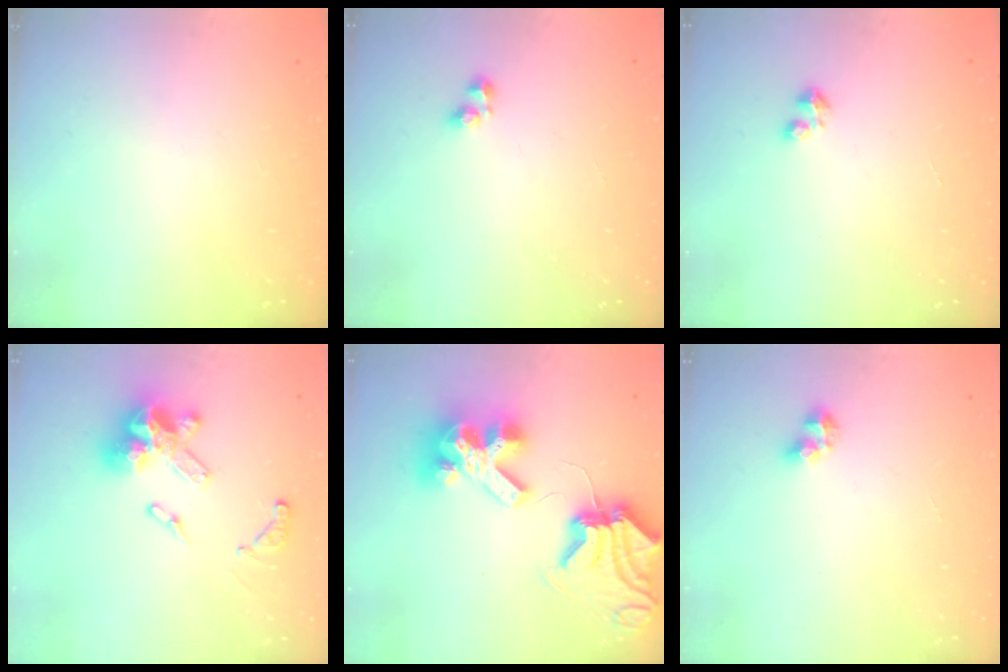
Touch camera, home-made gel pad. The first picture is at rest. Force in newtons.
{"total": 3.1, "press": 3.1, "slide": 0.3}
{"total": 1.8, "press": 1.8, "slide": 0.4}
{"total": 17.1, "press": 17.0, "slide": 2.0}
{"total": 15.4, "press": 15.3, "slide": 2.1}
{"total": 4.9, "press": 4.9, "slide": 0.5}